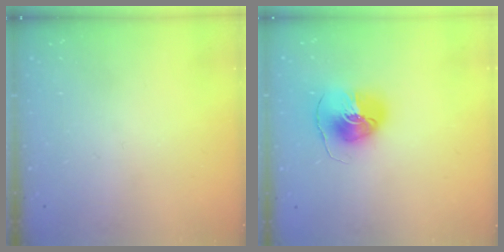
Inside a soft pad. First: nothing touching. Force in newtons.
{"total": 9.9, "press": 9.9, "slide": 1.3}